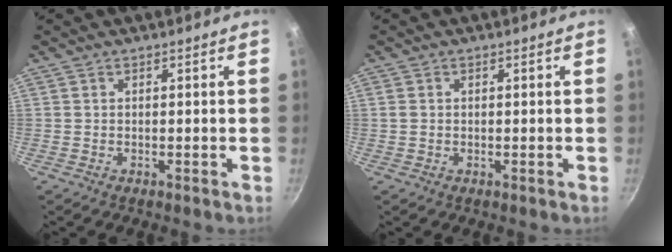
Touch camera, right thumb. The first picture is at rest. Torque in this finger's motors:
{"motor_torque": [0.18, -0.19, -0.57, 0.08, 0.08]}